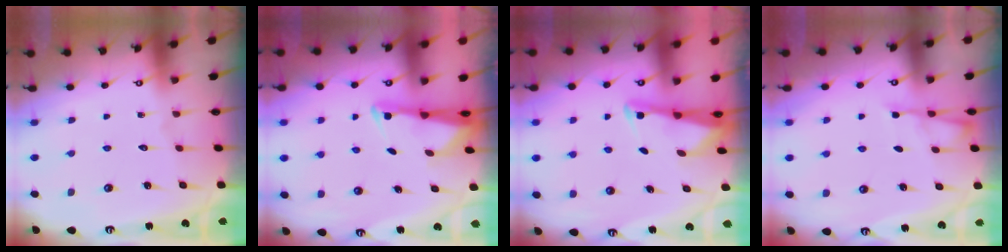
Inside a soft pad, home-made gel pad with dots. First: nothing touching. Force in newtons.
{"total": 2.7, "press": 2.6, "slide": 0.5}
{"total": 2.7, "press": 2.6, "slide": 0.2}
{"total": 4.9, "press": 4.9, "slide": 0.6}